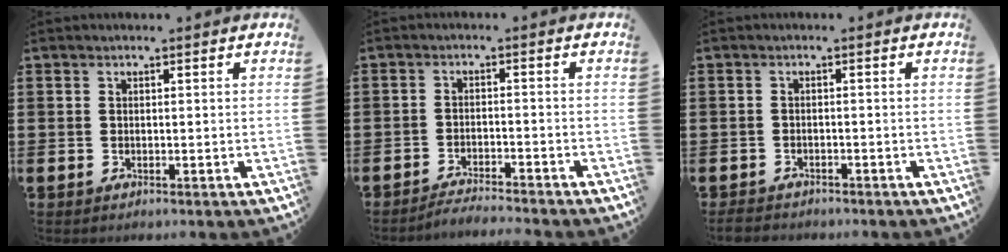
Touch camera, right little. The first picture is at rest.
{"total": 2.3, "force": [-2.3, -0.3, 0.3], "torque": [-0.006, 0.003, -0.047]}
{"total": 1.1, "force": [-1.1, 0.4, 0.1], "torque": [-0.005, 0.003, -0.024]}